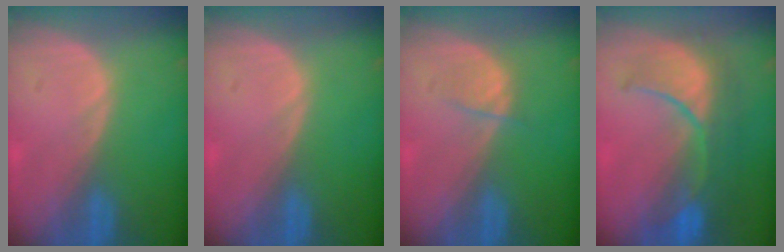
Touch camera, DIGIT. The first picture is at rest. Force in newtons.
{"total": 0.0}
{"total": 1.9, "press": 1.9, "slide": 0.4}
{"total": 10.4, "press": 9.2, "slide": 5.0}